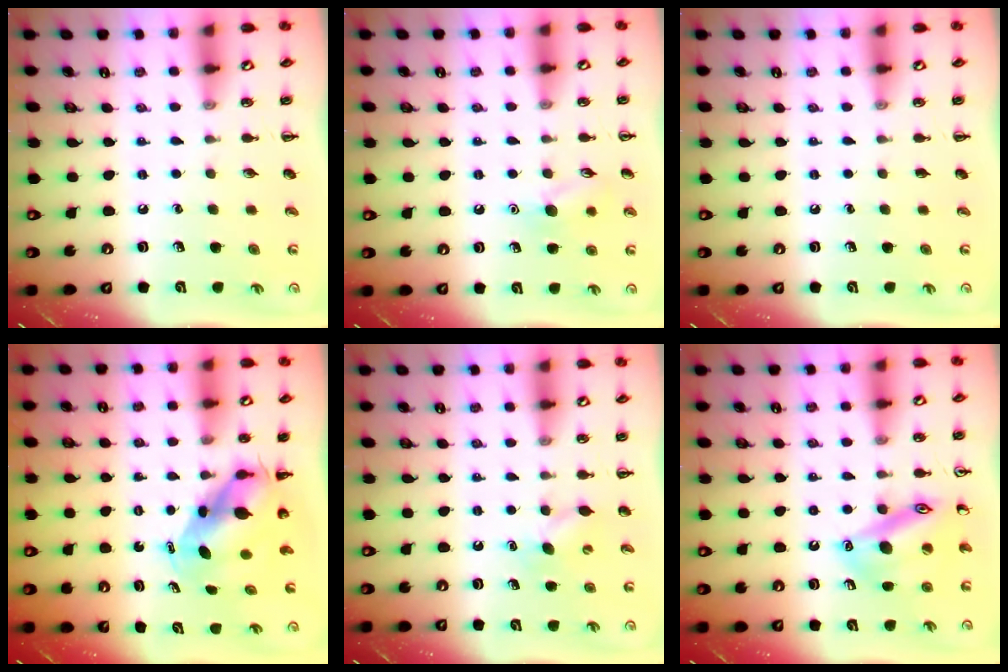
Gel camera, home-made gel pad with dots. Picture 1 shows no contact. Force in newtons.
{"total": 8.0, "press": 7.9, "slide": 1.5}
{"total": 0.0}
{"total": 5.4, "press": 5.2, "slide": 1.4}
{"total": 5.1, "press": 4.8, "slide": 1.5}
{"total": 16.8, "press": 16.7, "slide": 1.8}